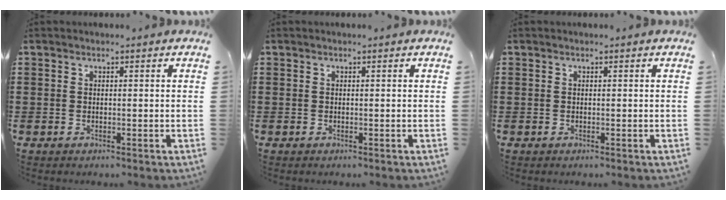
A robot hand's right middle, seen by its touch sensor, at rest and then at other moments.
{"total": 0.0}
{"total": 0.0}